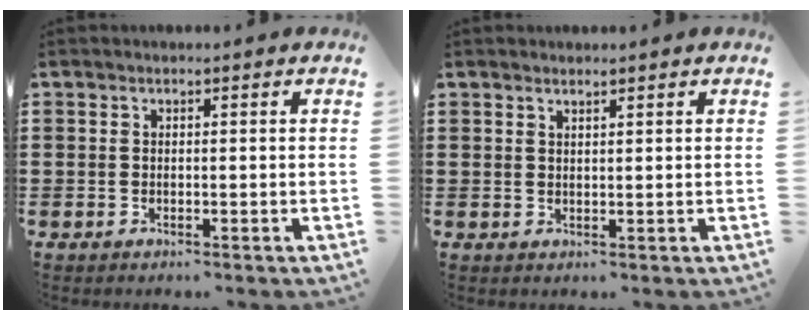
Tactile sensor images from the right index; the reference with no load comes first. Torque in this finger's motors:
{"motor_torque": [-0.14, -0.13, -0.01, 0.01]}